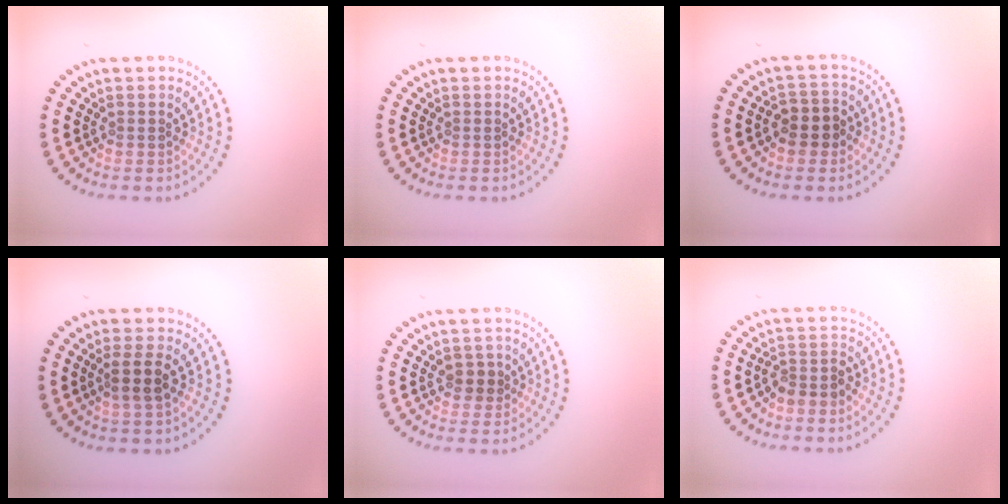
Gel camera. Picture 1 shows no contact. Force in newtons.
{"total": 0.0}
{"total": 2.4, "press": 2.3, "slide": 0.9}
{"total": 2.2, "press": 1.9, "slide": 1.1}
{"total": 1.1, "press": 0.9, "slide": 0.6}
{"total": 2.0, "press": 1.6, "slide": 1.1}